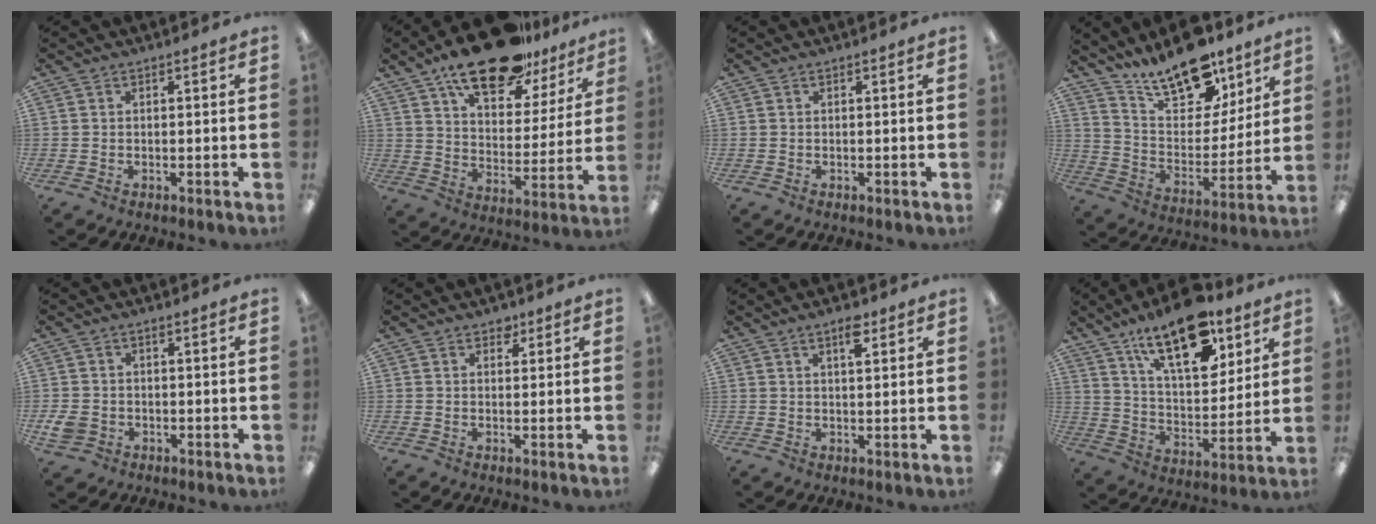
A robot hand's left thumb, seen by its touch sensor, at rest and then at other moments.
{"total": 20.3, "force": [14.9, 8.2, 11.1], "torque": [-0.179, -0.083, 0.253]}
{"total": 0.0}
{"total": 18.3, "force": [14.0, 8.7, 8.1], "torque": [-0.144, -0.094, 0.249]}
{"total": 3.6, "force": [-1.2, 3.0, 1.6], "torque": [-0.039, 0.002, -0.023]}
{"total": 2.1, "force": [1.4, 1.4, 0.7], "torque": [0.000, -0.004, 0.022]}
{"total": 4.0, "force": [2.6, 1.3, 2.7], "torque": [-0.036, -0.006, 0.039]}
{"total": 20.2, "force": [13.0, 9.2, 12.5], "torque": [-0.193, -0.065, 0.218]}